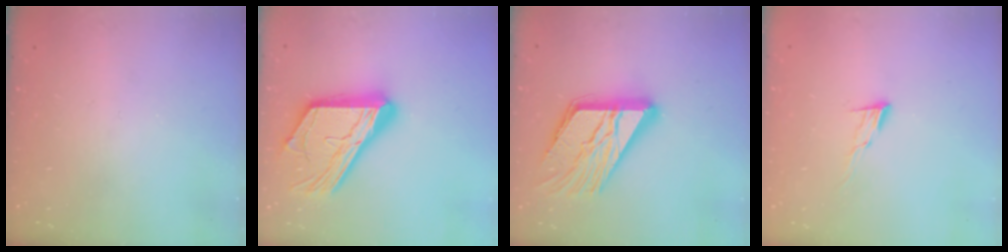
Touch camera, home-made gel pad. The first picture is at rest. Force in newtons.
{"total": 23.5, "press": 23.4, "slide": 2.1}
{"total": 18.9, "press": 18.8, "slide": 1.9}
{"total": 6.1, "press": 6.1, "slide": 0.6}